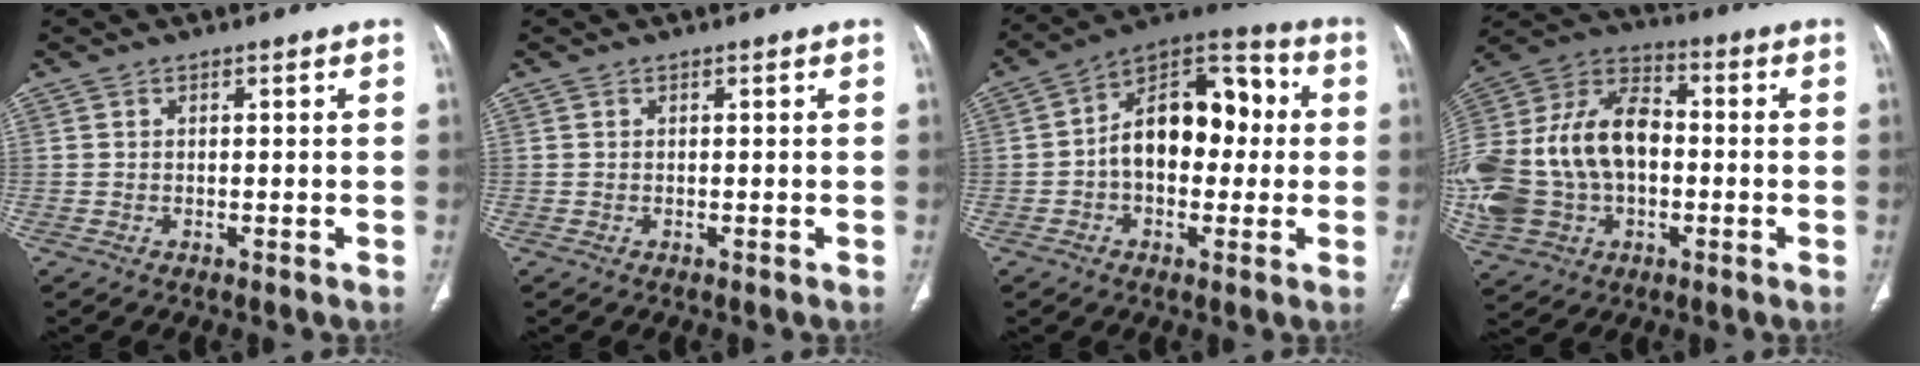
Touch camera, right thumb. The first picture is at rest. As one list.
[{"total": 0.0}, {"total": 16.4, "force": [0.5, 10.3, 12.8], "torque": [-0.157, 0.046, -0.004]}, {"total": 27.0, "force": [-1.7, 18.9, 19.2], "torque": [-0.429, 0.032, -0.017]}]